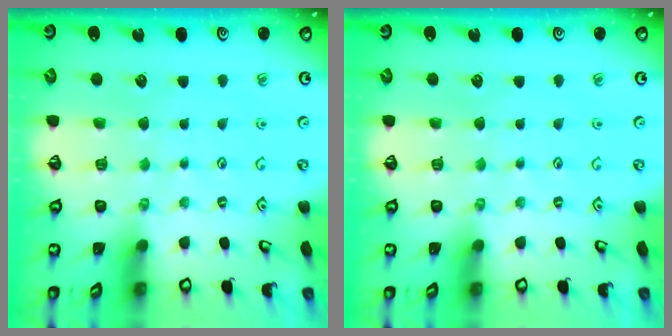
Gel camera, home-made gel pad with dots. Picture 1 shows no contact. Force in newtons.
{"total": 0.0}